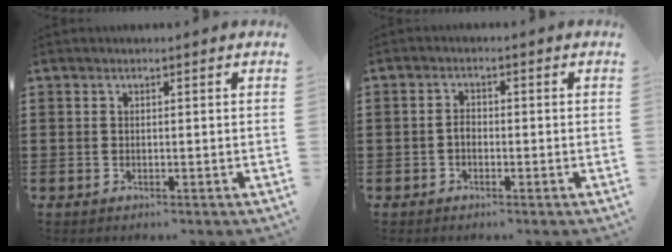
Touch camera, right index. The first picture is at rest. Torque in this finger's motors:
{"motor_torque": [0.40, -0.32, 0.24, 0.01]}